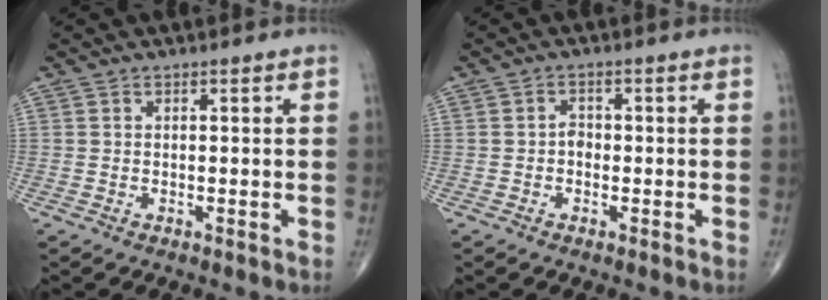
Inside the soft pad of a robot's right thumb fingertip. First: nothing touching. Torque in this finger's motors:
{"motor_torque": [0.54, 0.41, -0.17, -0.41, -0.04]}